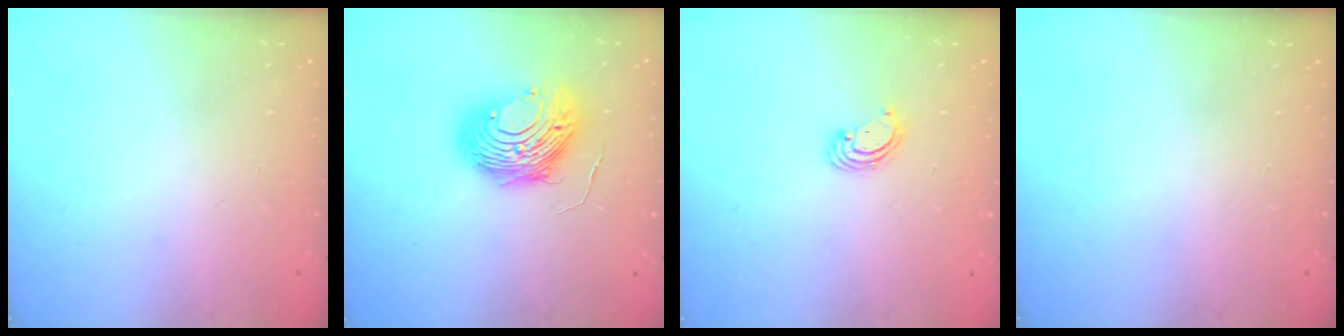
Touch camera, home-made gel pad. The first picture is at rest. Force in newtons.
{"total": 13.0, "press": 12.9, "slide": 1.4}
{"total": 3.1, "press": 3.1, "slide": 0.1}
{"total": 0.0}